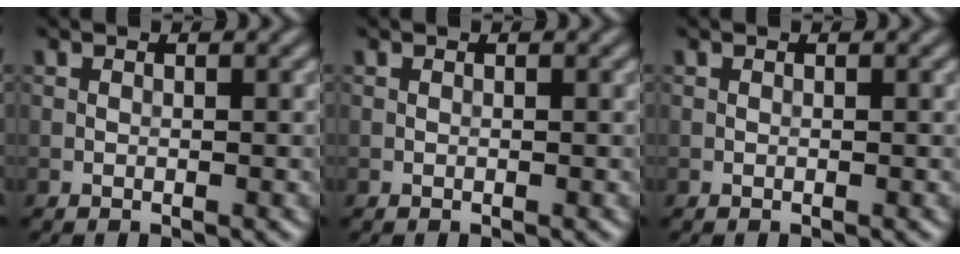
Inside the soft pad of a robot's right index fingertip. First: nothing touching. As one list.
[{"total": 0.0}, {"total": 0.0}]